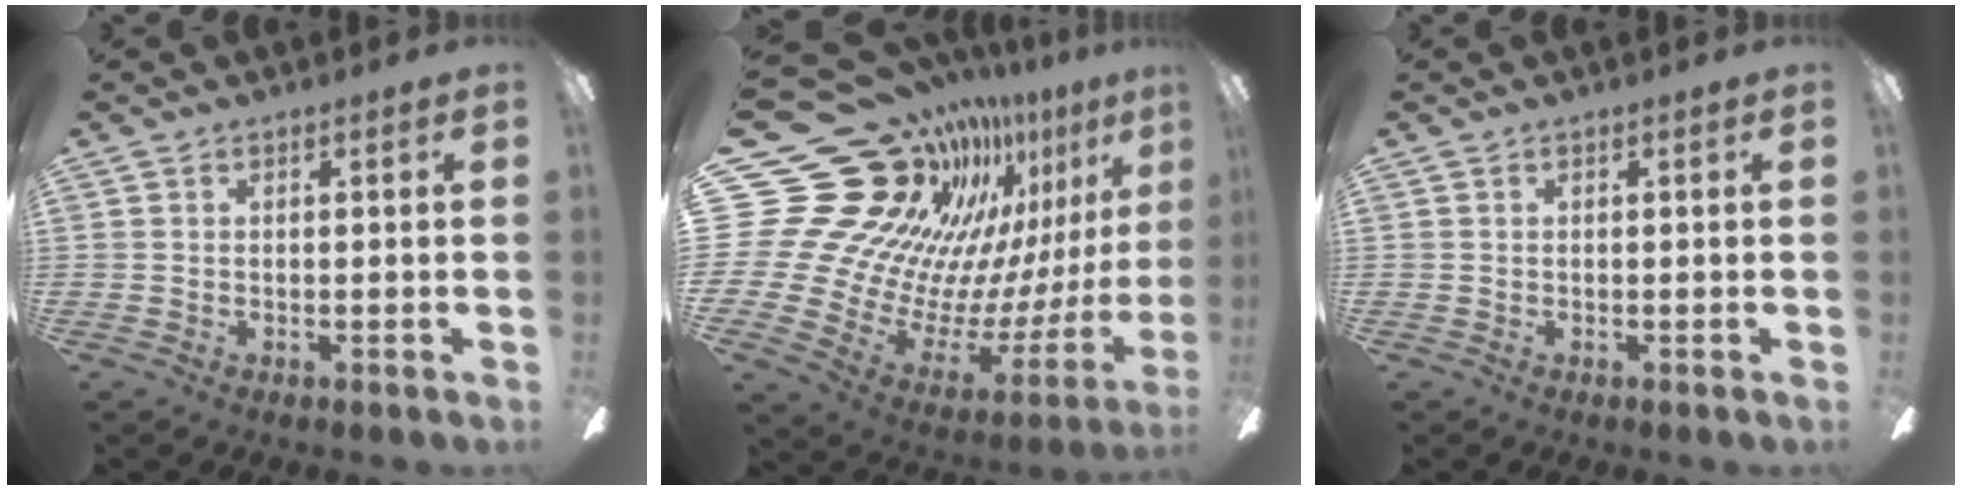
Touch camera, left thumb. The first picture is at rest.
{"total": 24.4, "force": [14.7, 15.8, 11.5], "torque": [-0.202, -0.184, 0.323]}
{"total": 0.0}